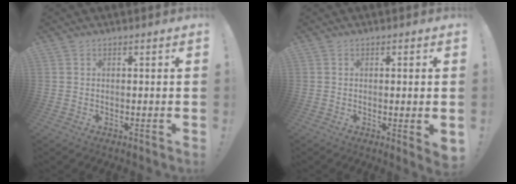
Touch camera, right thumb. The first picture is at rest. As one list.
[{"total": 3.1, "force": [-0.2, 0.0, 3.1], "torque": [-0.040, -0.010, -0.002]}]